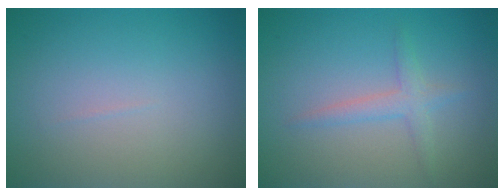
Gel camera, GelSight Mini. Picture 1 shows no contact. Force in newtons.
{"total": 2.0, "press": 2.0, "slide": 0.1}